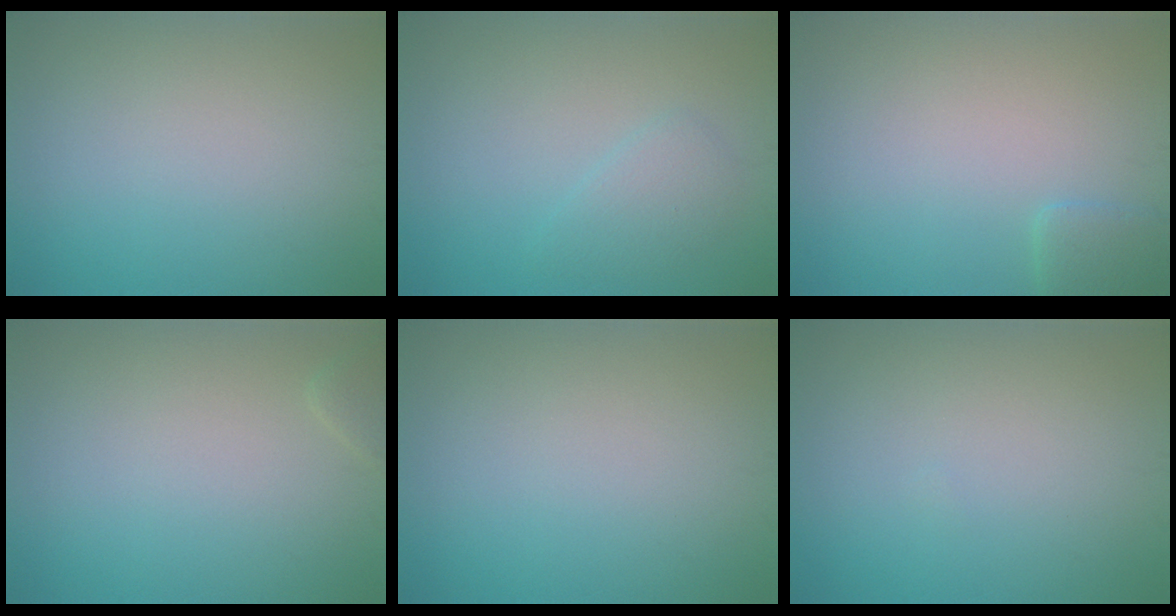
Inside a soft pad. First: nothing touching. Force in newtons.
{"total": 1.8, "press": 1.8, "slide": 0.1}
{"total": 1.5, "press": 1.5, "slide": 0.1}
{"total": 0.8, "press": 0.8, "slide": 0.1}
{"total": 0.0}
{"total": 0.0}